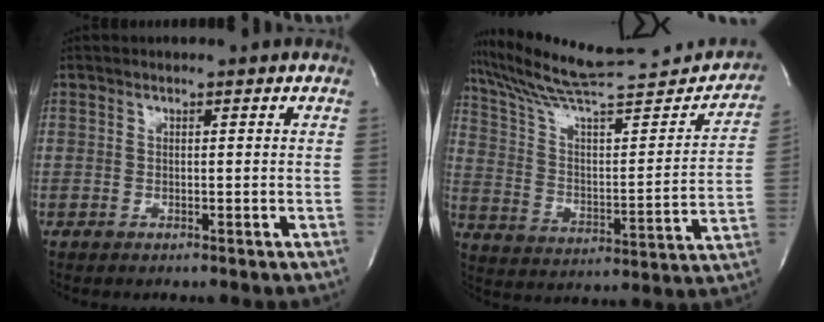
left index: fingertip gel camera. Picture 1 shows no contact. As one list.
[{"total": 25.6, "force": [23.5, 2.4, 9.9], "torque": [-0.160, -0.033, 0.344]}]